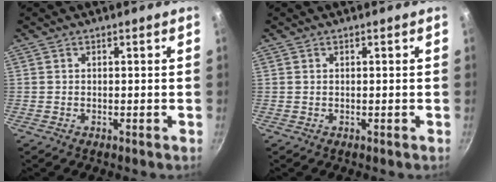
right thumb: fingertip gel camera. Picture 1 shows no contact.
{"total": 0.0}